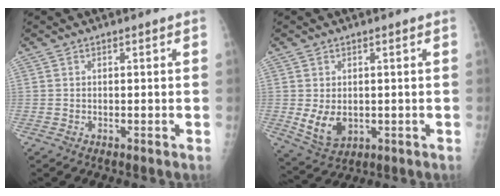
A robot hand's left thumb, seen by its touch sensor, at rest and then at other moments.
{"total": 6.1, "force": [-0.3, 4.4, 4.3], "torque": [-0.066, -0.015, 0.011]}